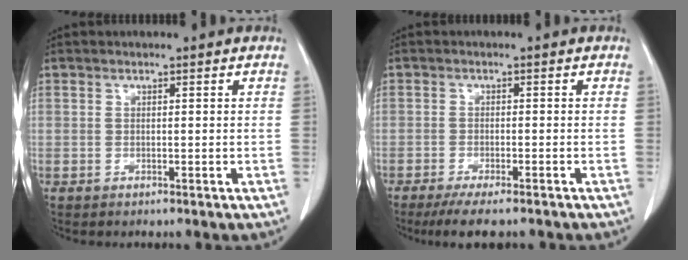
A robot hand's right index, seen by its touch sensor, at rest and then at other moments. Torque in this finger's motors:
{"motor_torque": [0.02, -0.04, 0.28, 0.07]}